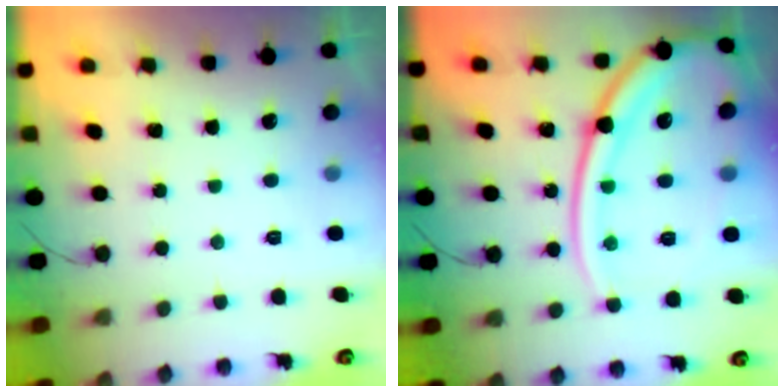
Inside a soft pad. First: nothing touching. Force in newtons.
{"total": 21.5, "press": 21.4, "slide": 2.5}